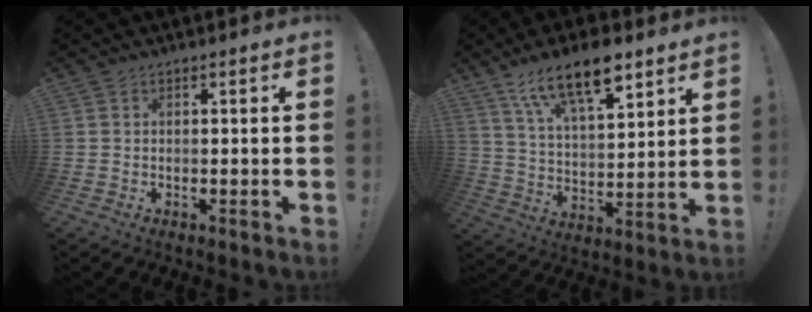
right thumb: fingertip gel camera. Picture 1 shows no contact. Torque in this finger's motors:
{"motor_torque": [0.31, 0.88, 0.57, 0.13, 0.16]}